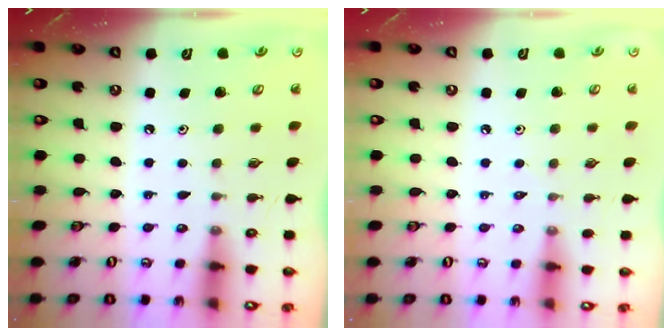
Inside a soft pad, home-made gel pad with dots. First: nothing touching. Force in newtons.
{"total": 0.0}